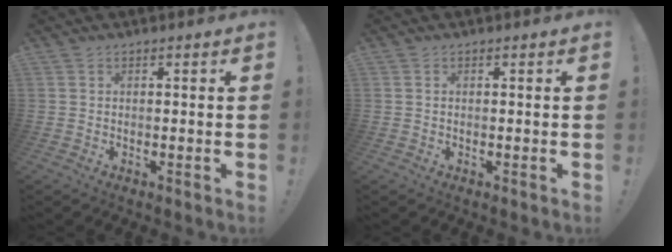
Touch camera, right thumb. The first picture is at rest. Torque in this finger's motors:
{"motor_torque": [0.06, -0.03, 0.07, 0.06, 0.01]}